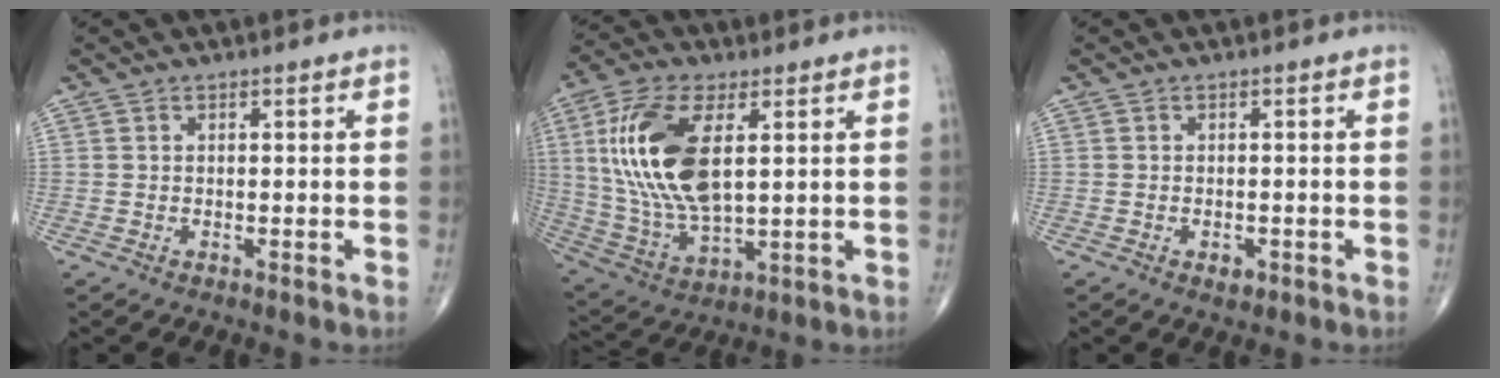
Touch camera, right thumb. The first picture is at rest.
{"total": 18.4, "force": [4.0, 8.6, 15.8], "torque": [-0.327, -0.013, 0.081]}
{"total": 1.7, "force": [-0.8, 1.0, 1.1], "torque": [-0.010, 0.001, -0.009]}